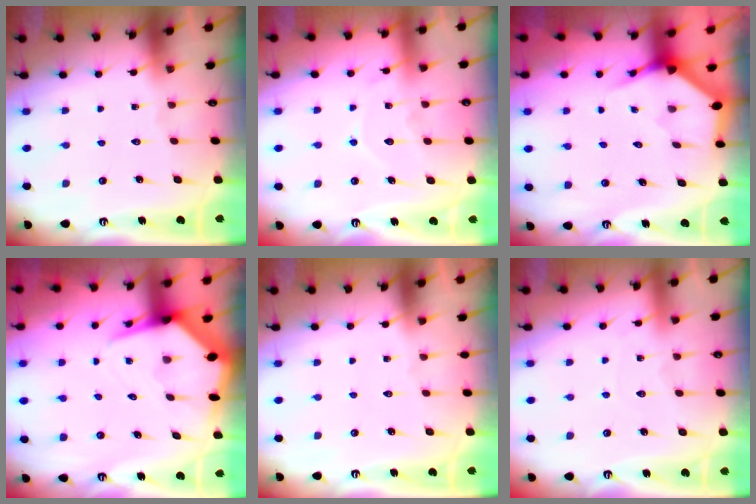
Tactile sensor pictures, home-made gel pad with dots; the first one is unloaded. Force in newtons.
{"total": 9.7, "press": 9.7, "slide": 0.9}
{"total": 3.6, "press": 3.6, "slide": 0.1}
{"total": 6.6, "press": 6.6, "slide": 0.8}
{"total": 0.0}
{"total": 2.7, "press": 2.7, "slide": 0.2}